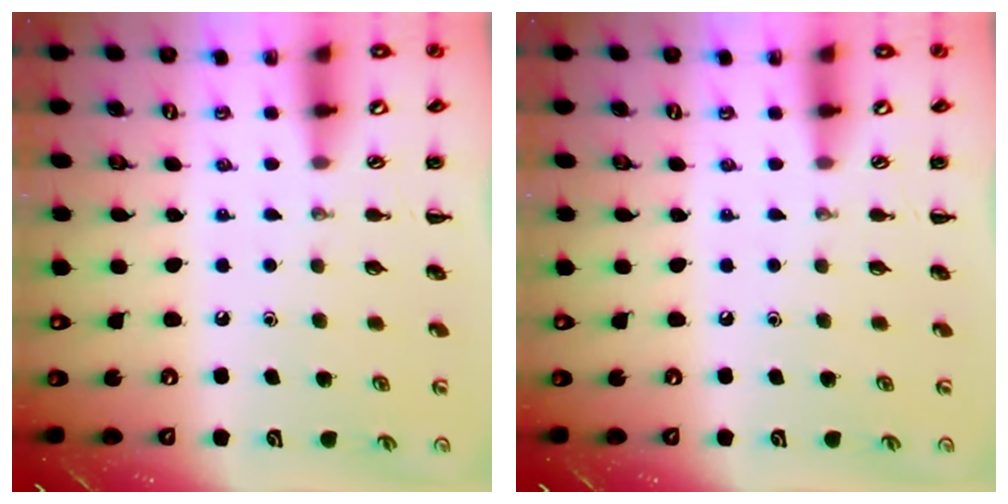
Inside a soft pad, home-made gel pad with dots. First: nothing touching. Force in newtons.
{"total": 0.0}